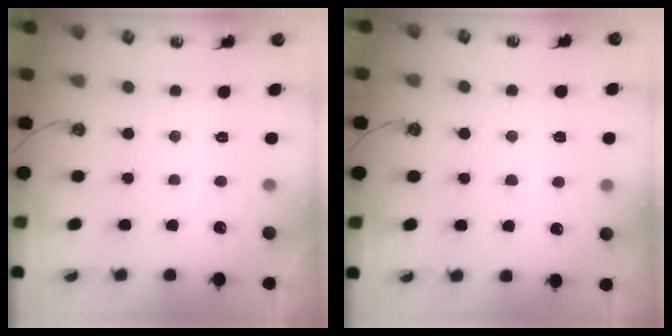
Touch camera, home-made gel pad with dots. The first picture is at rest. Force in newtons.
{"total": 5.3, "press": 5.3, "slide": 0.4}